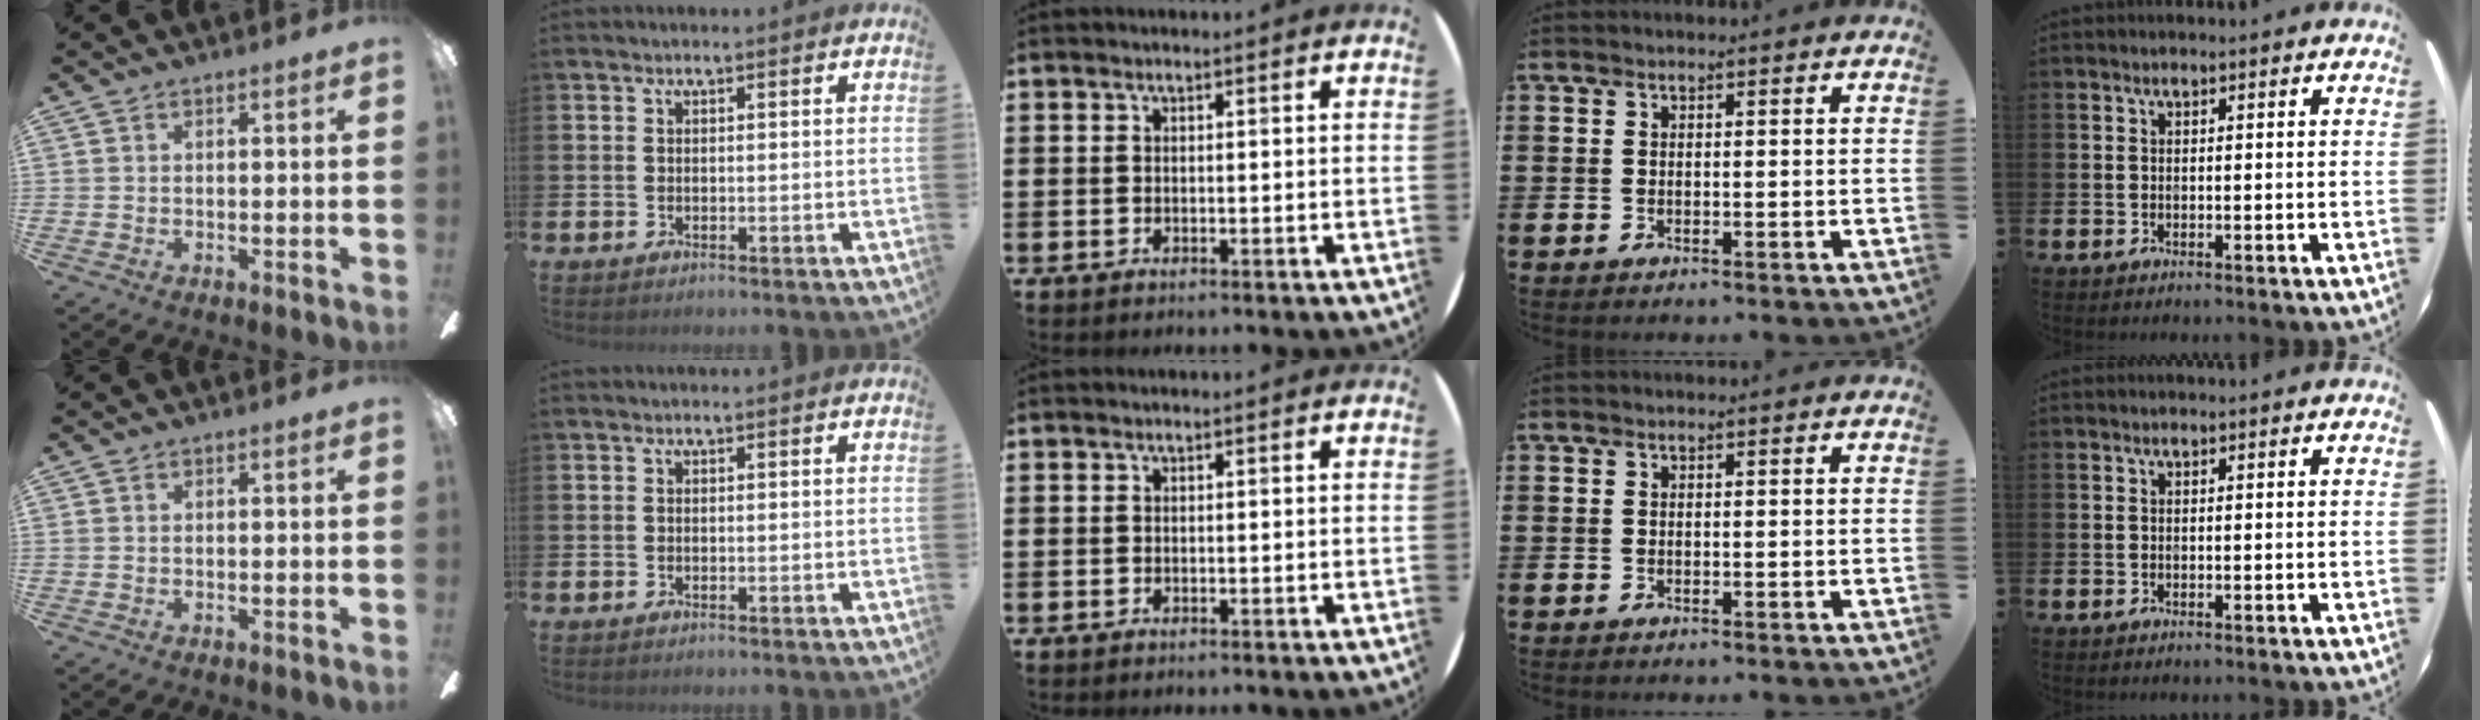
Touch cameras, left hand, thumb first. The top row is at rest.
{}